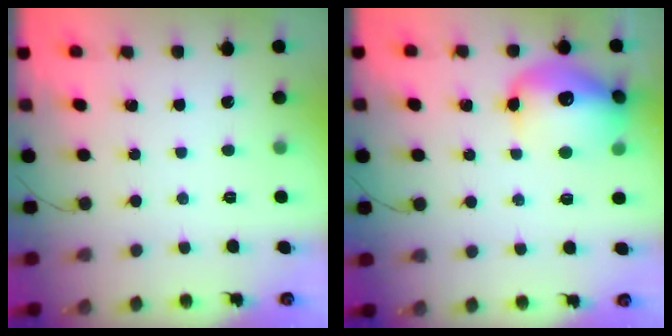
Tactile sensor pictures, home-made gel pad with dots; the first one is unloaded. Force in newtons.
{"total": 16.1, "press": 15.9, "slide": 2.6}